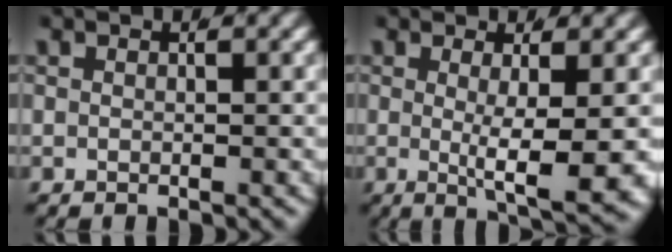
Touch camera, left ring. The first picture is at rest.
{"total": 5.9, "force": [-1.0, 0.8, 5.7], "torque": [-0.083, -0.026, -0.003]}